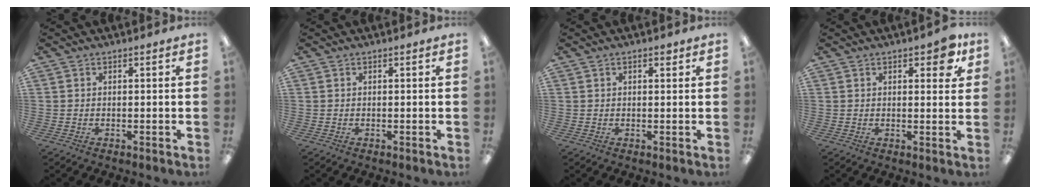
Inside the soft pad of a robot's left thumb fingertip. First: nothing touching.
{"total": 0.0}
{"total": 1.5, "force": [0.8, 0.7, 0.9], "torque": [-0.011, -0.001, 0.013]}
{"total": 5.3, "force": [2.8, 2.3, 3.9], "torque": [-0.049, -0.007, 0.044]}